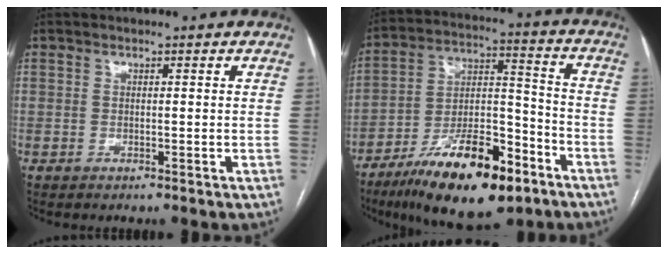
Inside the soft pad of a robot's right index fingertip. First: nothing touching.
{"total": 19.2, "force": [-11.9, 5.7, 14.0], "torque": [-0.235, 0.004, -0.200]}